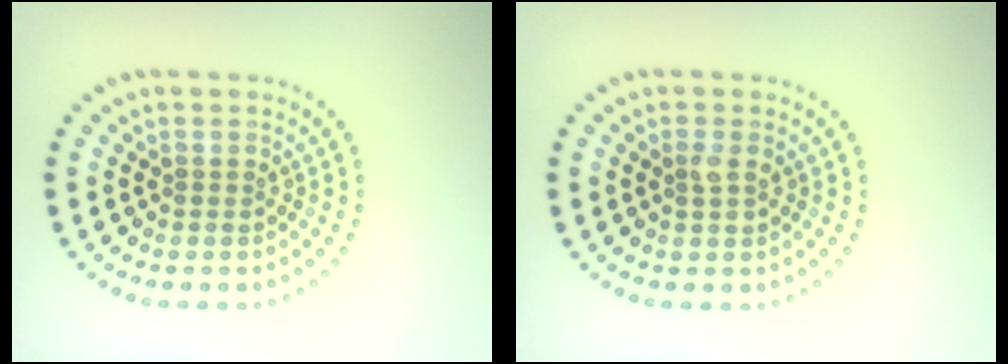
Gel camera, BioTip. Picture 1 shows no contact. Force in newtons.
{"total": 1.1, "press": 1.1, "slide": 0.1}